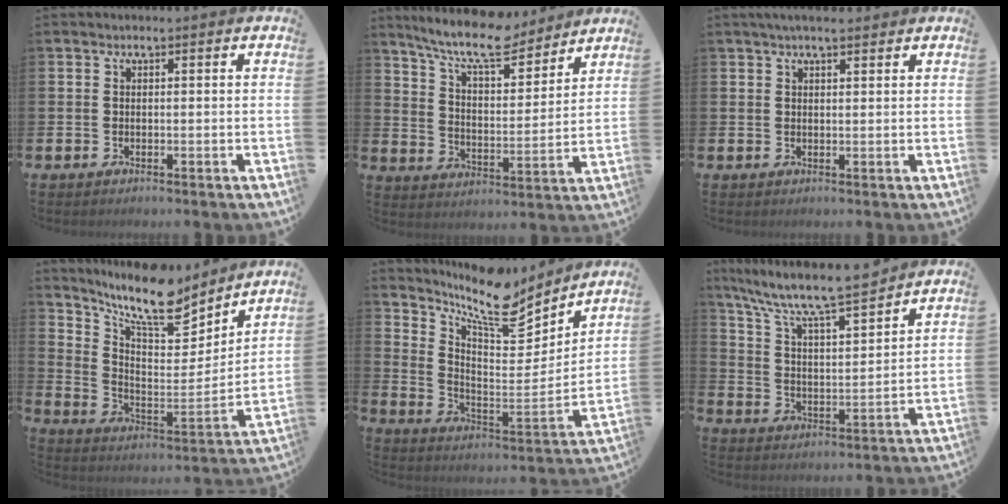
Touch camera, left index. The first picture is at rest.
{"total": 10.3, "force": [9.1, 2.0, 4.4], "torque": [-0.108, -0.053, 0.158]}
{"total": 2.6, "force": [2.2, 0.6, 1.3], "torque": [-0.021, -0.002, 0.037]}
{"total": 11.4, "force": [10.0, 2.9, 4.7], "torque": [-0.116, -0.074, 0.170]}
{"total": 10.7, "force": [9.3, 3.1, 4.3], "torque": [-0.100, -0.074, 0.156]}
{"total": 9.2, "force": [8.4, 1.1, 3.6], "torque": [-0.102, -0.061, 0.143]}